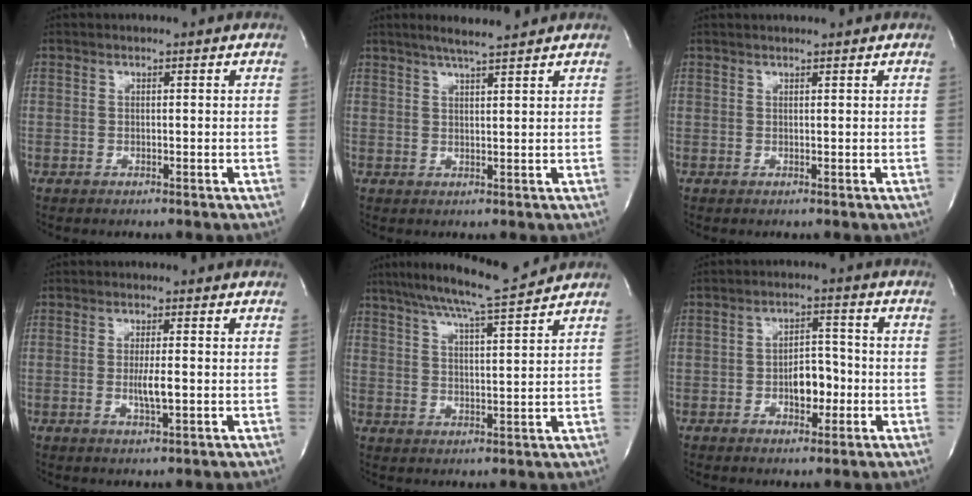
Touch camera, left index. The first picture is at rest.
{"total": 4.9, "force": [4.1, -0.2, 2.6], "torque": [-0.049, 0.008, 0.071]}
{"total": 2.2, "force": [2.1, 0.0, 0.8], "torque": [-0.009, 0.017, 0.030]}
{"total": 3.1, "force": [-0.5, 0.1, 3.1], "torque": [-0.060, -0.007, -0.006]}
{"total": 10.8, "force": [9.7, -1.1, 4.6], "torque": [-0.082, 0.000, 0.151]}
{"total": 5.3, "force": [-1.6, 2.8, 4.2], "torque": [-0.063, 0.011, -0.022]}